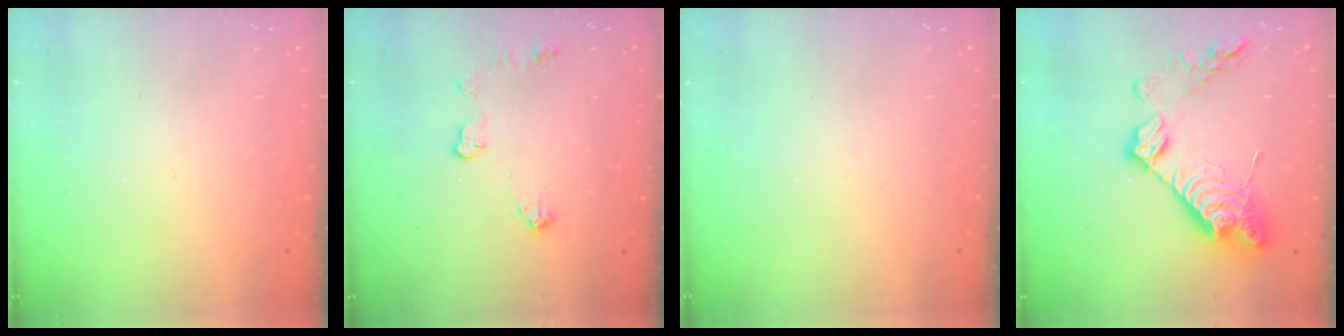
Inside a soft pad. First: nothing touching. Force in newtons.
{"total": 6.4, "press": 6.4, "slide": 0.2}
{"total": 0.0}
{"total": 17.1, "press": 17.0, "slide": 0.7}